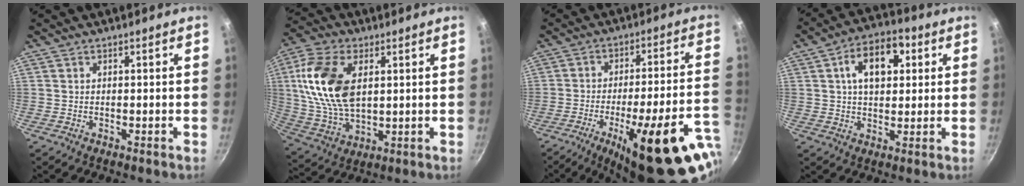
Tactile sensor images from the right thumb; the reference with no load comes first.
{"total": 17.2, "force": [3.7, 10.1, 13.4], "torque": [-0.250, -0.005, 0.075]}
{"total": 26.5, "force": [-12.1, 7.2, 22.4], "torque": [-0.261, 0.039, -0.167]}
{"total": 11.7, "force": [3.3, 7.3, 8.6], "torque": [-0.104, 0.008, 0.041]}